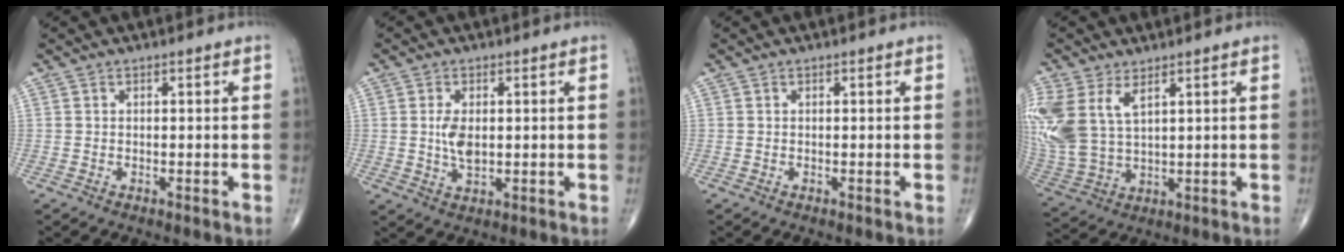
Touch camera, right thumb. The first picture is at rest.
{"total": 4.5, "force": [0.4, 2.4, 3.8], "torque": [-0.075, -0.007, 0.011]}
{"total": 0.0}
{"total": 14.6, "force": [5.7, 8.2, 10.7], "torque": [-0.265, -0.012, 0.125]}